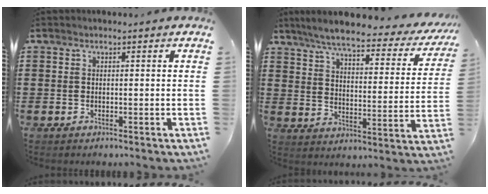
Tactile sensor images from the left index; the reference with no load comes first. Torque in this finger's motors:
{"motor_torque": [2.14, 0.00, 0.92, 0.21]}